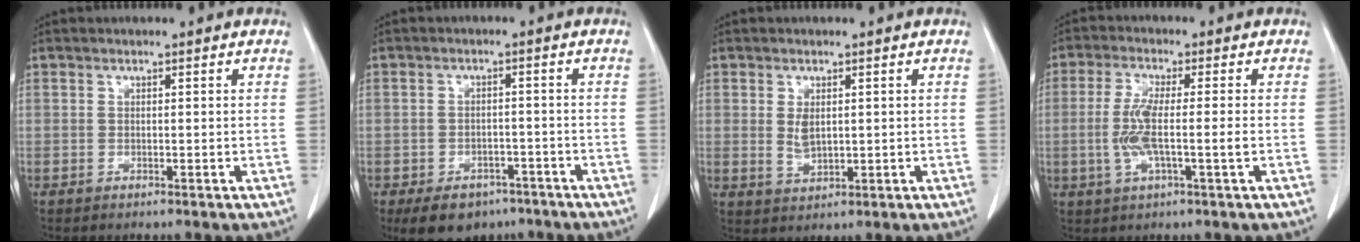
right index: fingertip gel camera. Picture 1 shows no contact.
{"total": 9.7, "force": [-6.7, 5.9, 3.9], "torque": [-0.061, 0.009, -0.095]}
{"total": 3.5, "force": [0.4, 2.1, 2.8], "torque": [-0.056, 0.001, 0.018]}
{"total": 6.9, "force": [-1.2, 0.8, 6.8], "torque": [-0.143, 0.003, -0.024]}